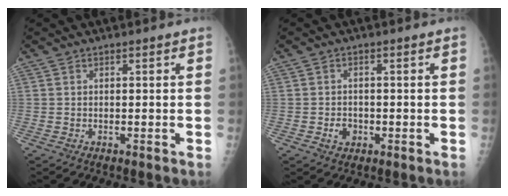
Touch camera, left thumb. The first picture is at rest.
{"total": 2.7, "force": [-0.8, 2.3, 1.2], "torque": [-0.009, 0.004, -0.010]}